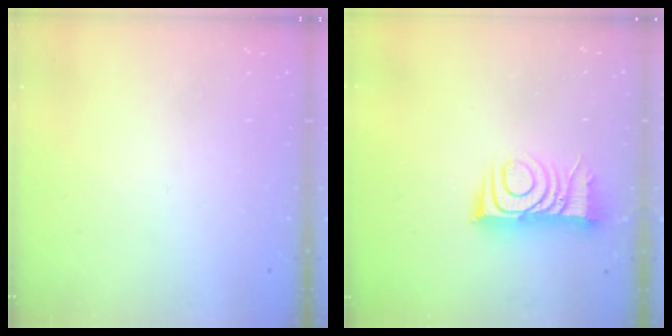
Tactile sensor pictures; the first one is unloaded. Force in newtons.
{"total": 9.6, "press": 9.6, "slide": 0.7}